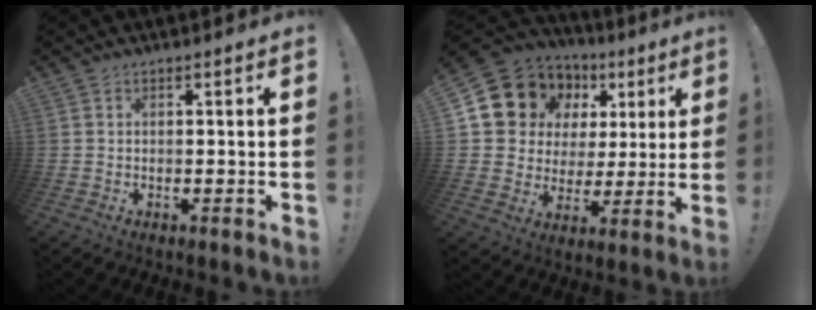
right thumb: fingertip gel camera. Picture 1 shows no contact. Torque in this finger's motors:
{"motor_torque": [1.60, 2.54, 0.50, -0.21, 0.01]}